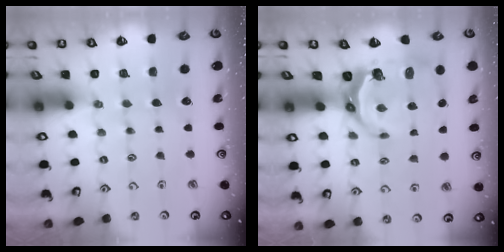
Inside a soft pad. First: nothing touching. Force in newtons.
{"total": 7.5, "press": 6.1, "slide": 4.3}